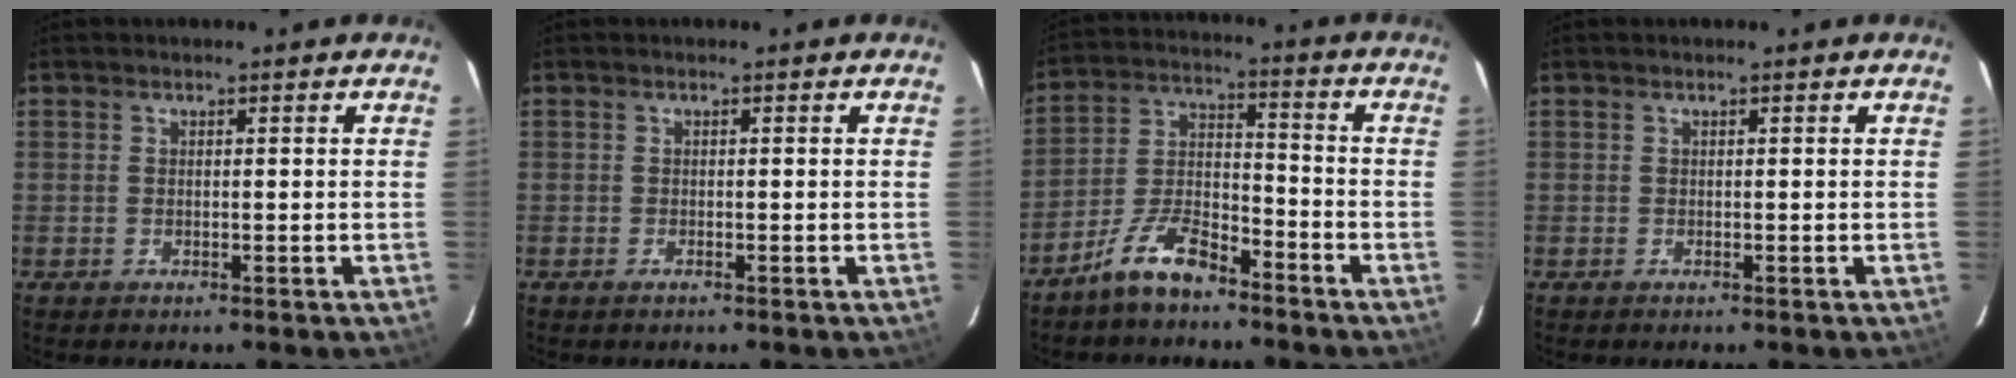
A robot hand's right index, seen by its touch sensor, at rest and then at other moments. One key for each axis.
{"total": 0.6, "fx": -0.4, "fy": 0.2, "fz": 0.3, "tx": -0.007, "ty": -0.001, "tz": -0.008}
{"total": 9.5, "fx": -7.3, "fy": 3.2, "fz": 5.1, "tx": -0.118, "ty": 0.019, "tz": -0.140}
{"total": 0.0}